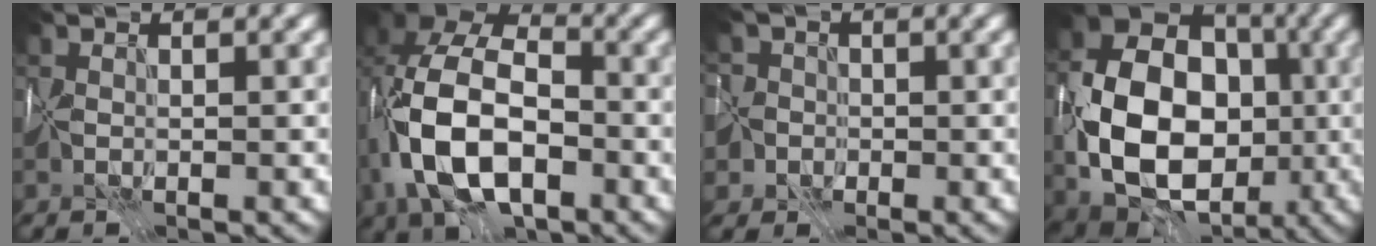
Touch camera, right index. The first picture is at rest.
{"total": 12.8, "force": [-2.7, 8.2, 9.4], "torque": [-0.201, -0.013, -0.059]}
{"total": 7.9, "force": [-1.4, 7.2, 2.9], "torque": [-0.056, 0.015, -0.078]}
{"total": 14.3, "force": [-2.4, 10.6, 9.4], "torque": [-0.168, -0.011, -0.046]}